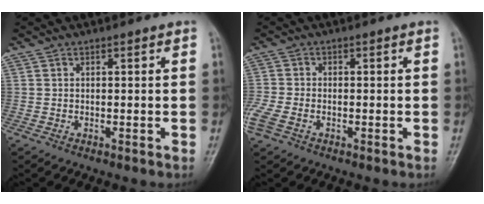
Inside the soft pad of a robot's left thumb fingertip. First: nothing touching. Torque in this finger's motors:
{"motor_torque": [-0.10, 0.50, 0.66, 0.36, 0.18]}